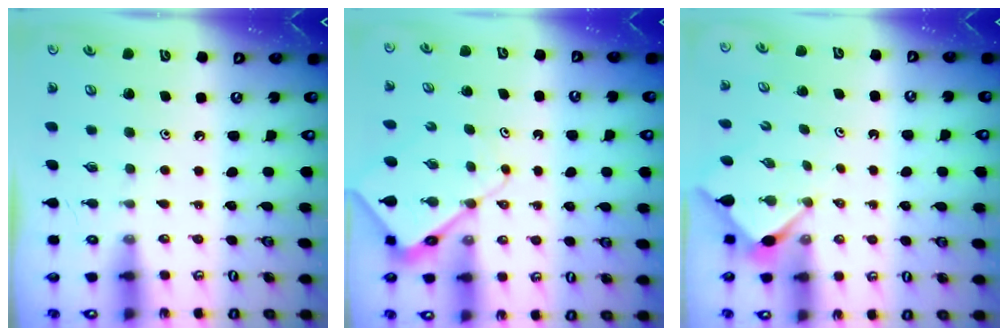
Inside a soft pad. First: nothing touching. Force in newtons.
{"total": 7.7, "press": 7.7, "slide": 0.8}
{"total": 2.7, "press": 2.7, "slide": 0.3}